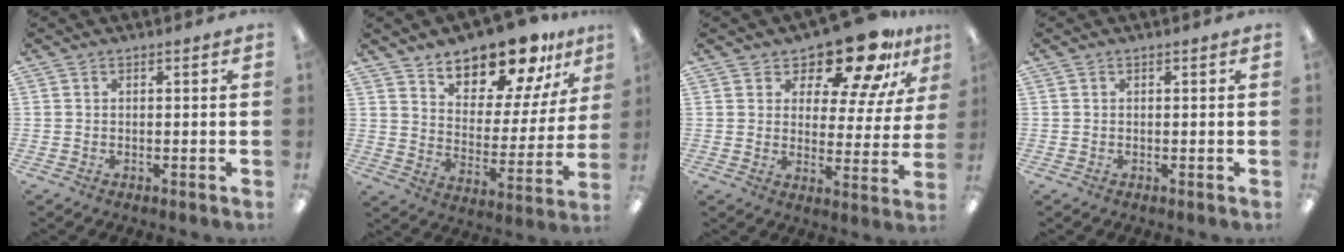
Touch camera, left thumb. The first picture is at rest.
{"total": 15.5, "force": [13.6, 5.3, 5.2], "torque": [-0.088, -0.110, 0.239]}
{"total": 15.3, "force": [12.4, 5.6, 7.0], "torque": [-0.115, -0.088, 0.214]}
{"total": 0.0}